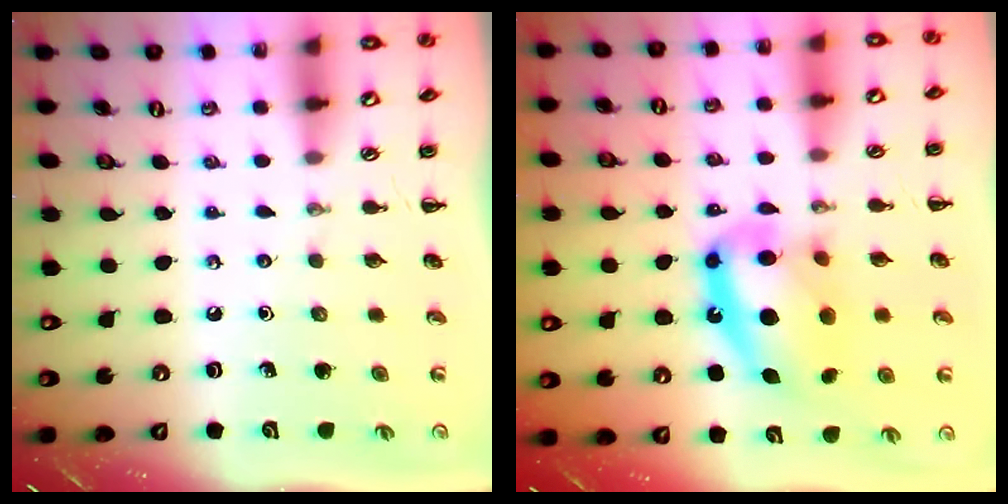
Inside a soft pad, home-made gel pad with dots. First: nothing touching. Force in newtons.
{"total": 16.0, "press": 15.4, "slide": 4.4}